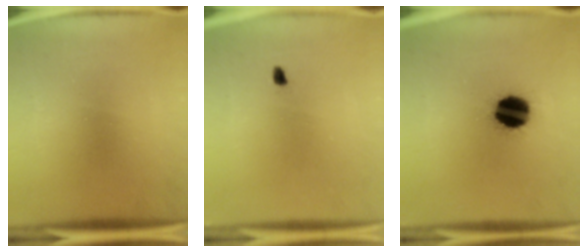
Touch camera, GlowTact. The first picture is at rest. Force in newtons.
{"total": 0.9}
{"total": 15.3}